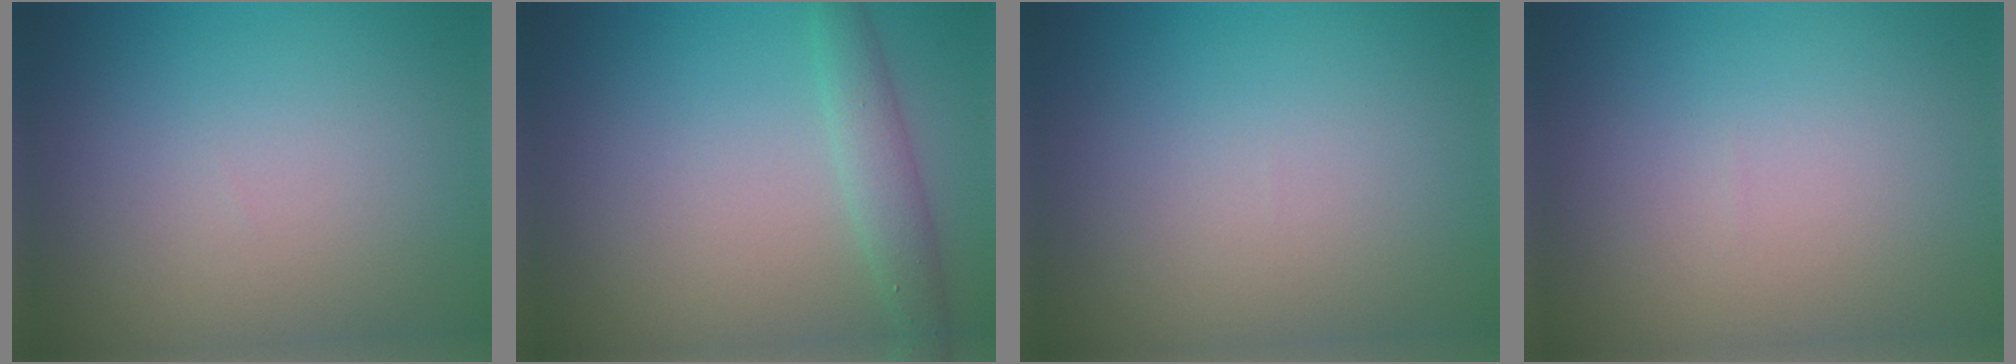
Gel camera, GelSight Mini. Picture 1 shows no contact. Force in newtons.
{"total": 1.9, "press": 1.9, "slide": 0.1}
{"total": 0.0}
{"total": 0.0}